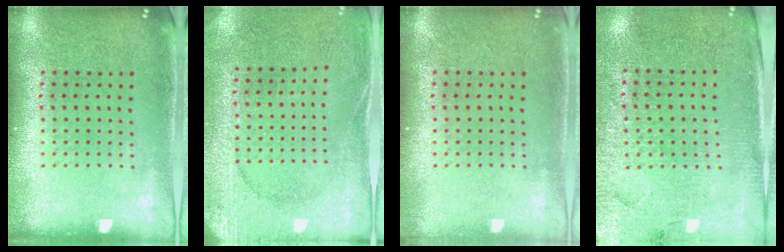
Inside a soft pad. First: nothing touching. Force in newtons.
{"total": 2.6, "press": 2.6, "slide": 0.4}
{"total": 0.8, "press": 0.7, "slide": 0.4}
{"total": 3.0, "press": 2.8, "slide": 0.9}